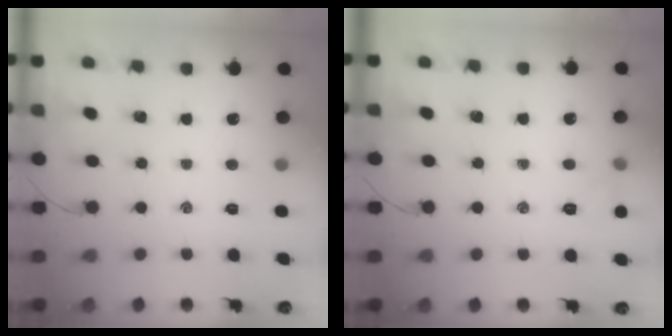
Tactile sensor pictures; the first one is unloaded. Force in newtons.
{"total": 4.4, "press": 4.2, "slide": 1.3}